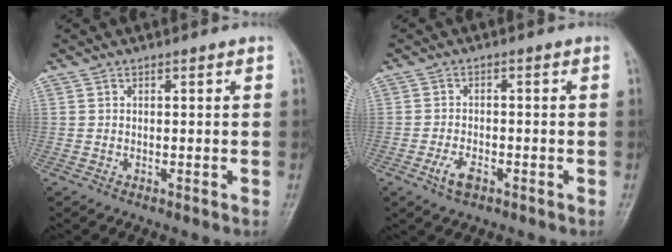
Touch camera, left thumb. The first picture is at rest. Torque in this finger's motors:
{"motor_torque": [-0.04, 0.08, 0.05, 0.02, 0.00]}